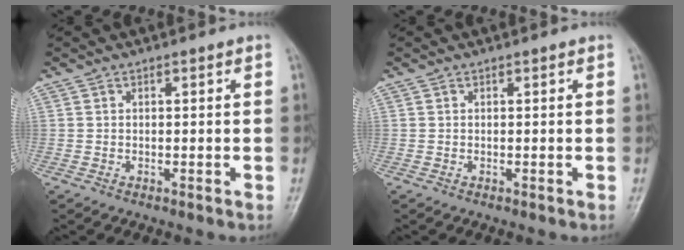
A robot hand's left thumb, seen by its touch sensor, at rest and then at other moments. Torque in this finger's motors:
{"motor_torque": [-0.05, 0.05, -0.01, -0.01, 0.00]}